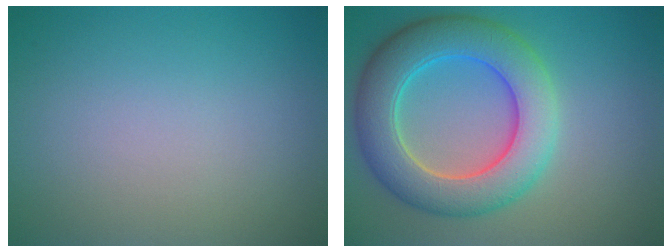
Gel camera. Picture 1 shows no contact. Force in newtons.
{"total": 8.1, "press": 8.1, "slide": 0.3}